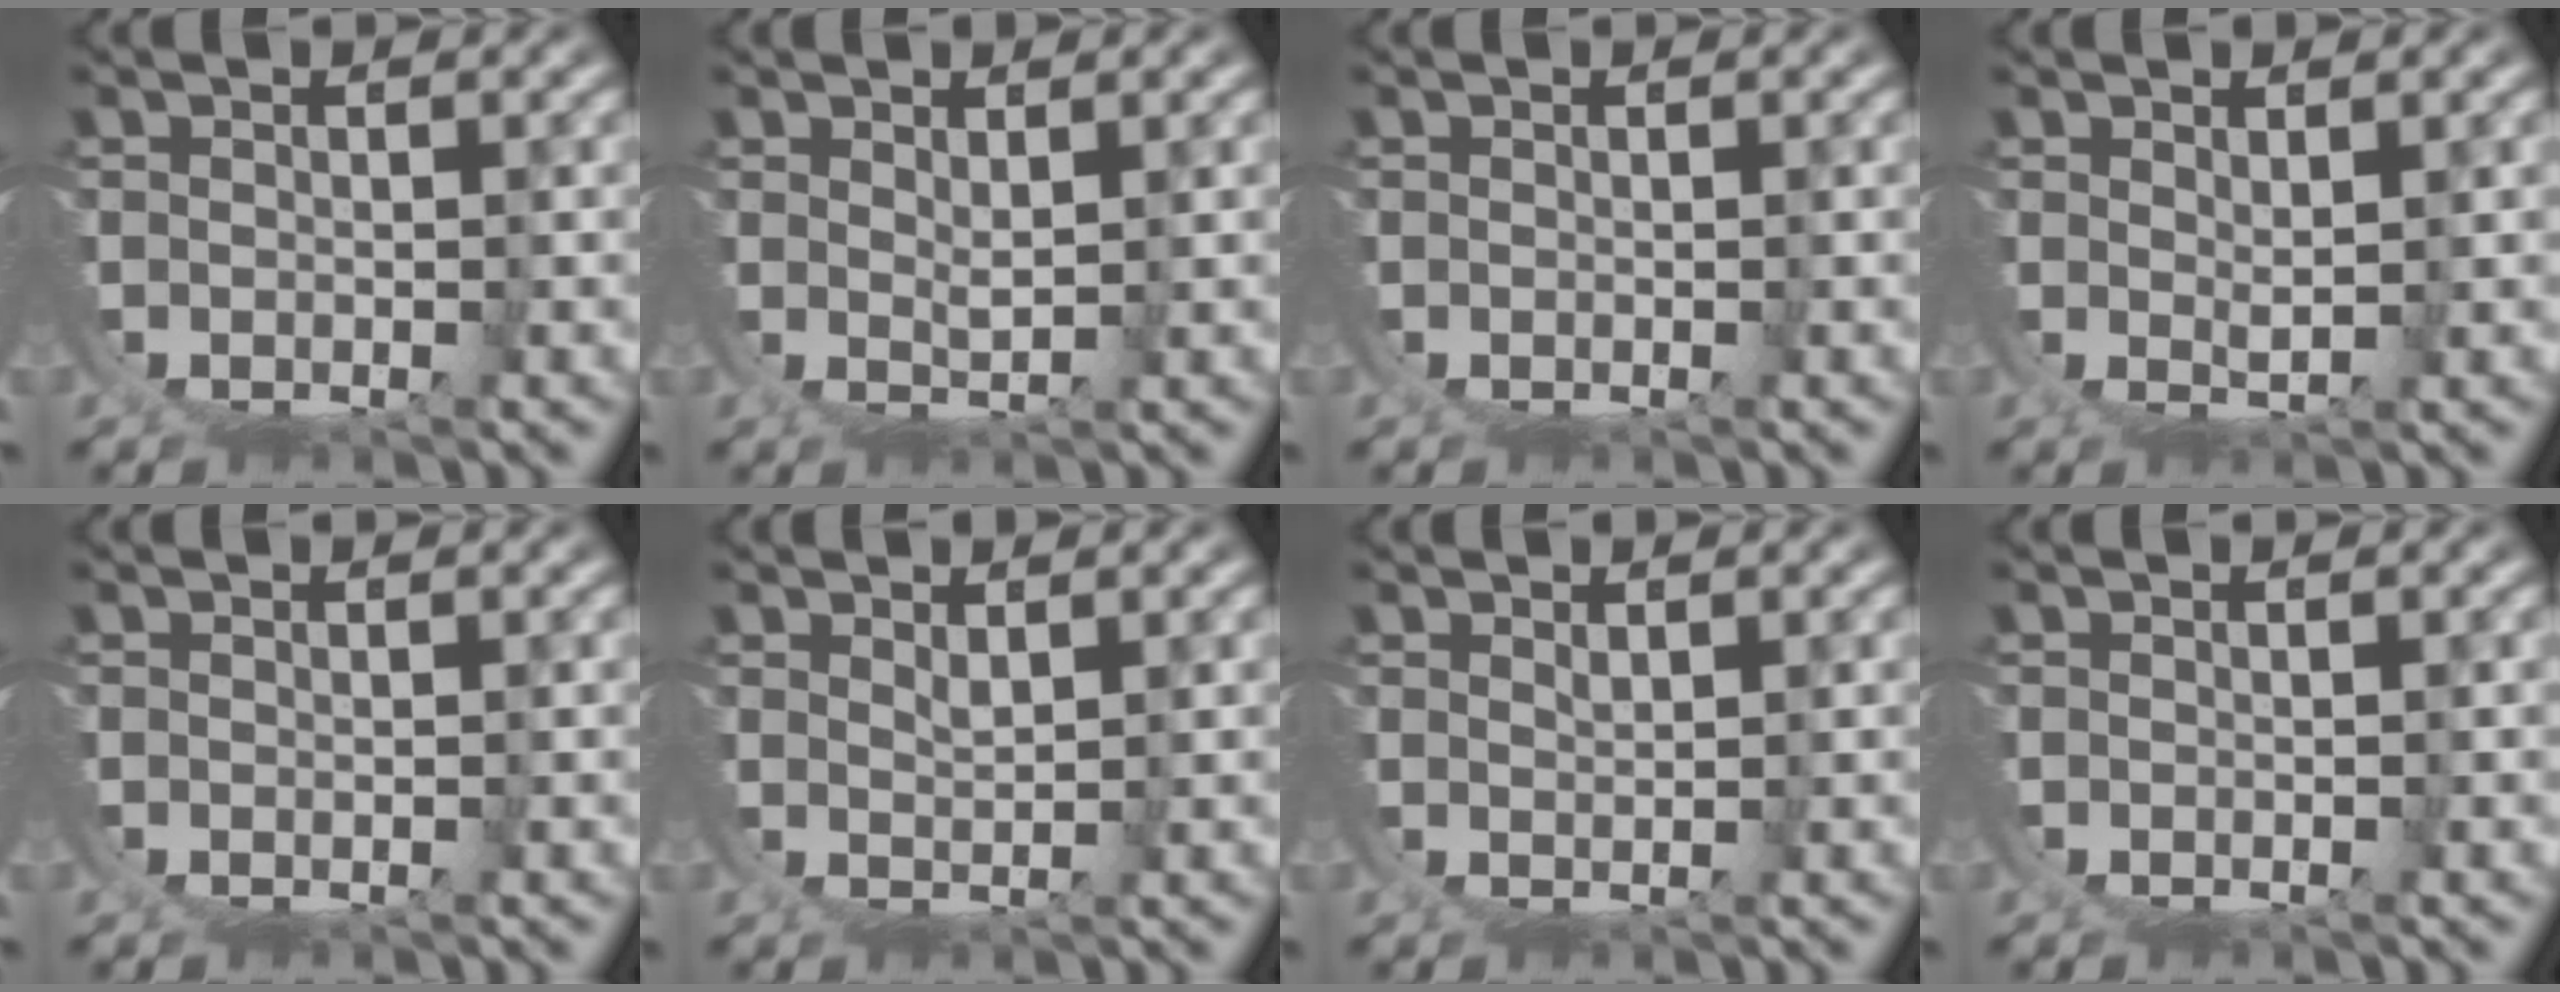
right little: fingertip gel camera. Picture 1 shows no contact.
{"total": 2.2, "force": [1.3, -1.3, 1.2], "torque": [-0.007, -0.007, 0.028]}
{"total": 0.0}
{"total": 2.0, "force": [1.2, -1.1, 1.1], "torque": [-0.007, -0.007, 0.026]}
{"total": 0.7, "force": [0.4, -0.5, 0.2], "torque": [-0.003, -0.003, 0.010]}
{"total": 2.4, "force": [1.5, -1.6, 0.8], "torque": [0.003, -0.006, 0.033]}
{"total": 2.1, "force": [1.2, -1.7, 0.4], "torque": [0.007, -0.001, 0.027]}
{"total": 0.0}